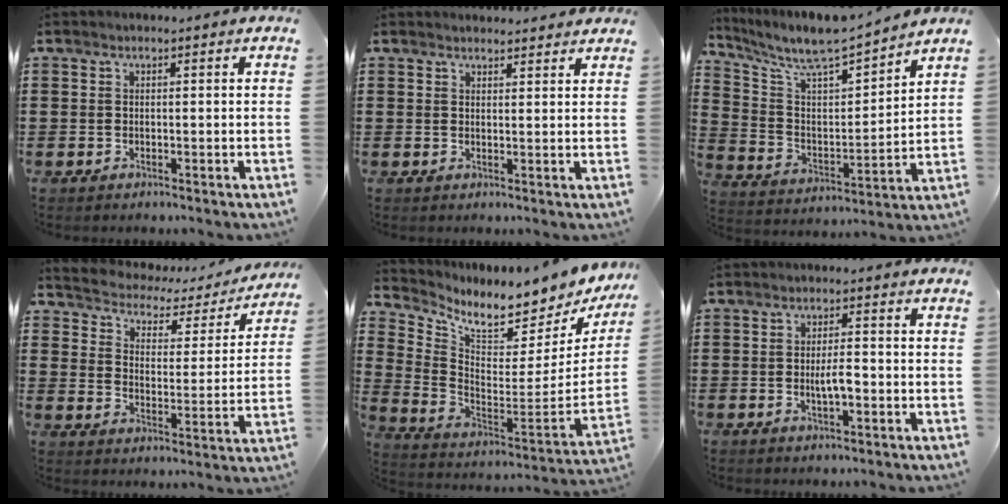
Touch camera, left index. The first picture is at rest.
{"total": 2.0, "force": [2.0, 0.2, -0.1], "torque": [-0.004, 0.000, 0.039]}
{"total": 7.1, "force": [6.6, 1.0, 2.4], "torque": [-0.081, -0.053, 0.108]}
{"total": 2.7, "force": [2.4, 1.2, 0.4], "torque": [-0.030, -0.021, 0.030]}
{"total": 6.3, "force": [5.7, 1.1, 2.5], "torque": [-0.067, -0.067, 0.091]}
{"total": 3.4, "force": [-0.6, 1.0, 3.2], "torque": [-0.057, 0.003, -0.012]}